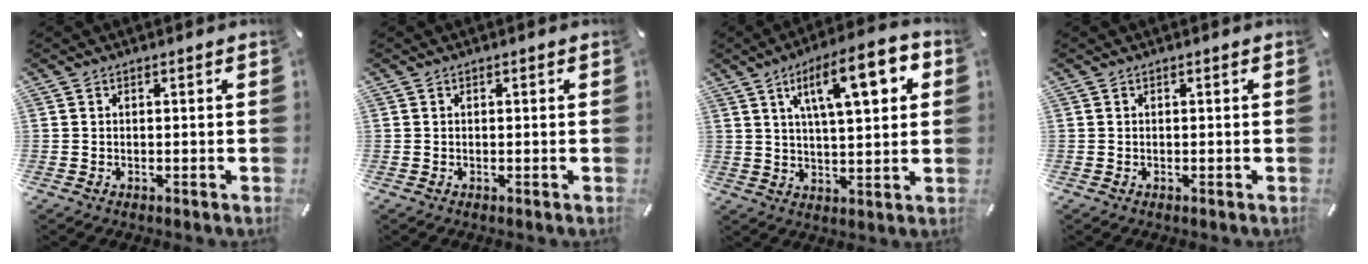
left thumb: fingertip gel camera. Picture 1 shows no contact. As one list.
[{"total": 0.0}, {"total": 15.9, "force": [6.6, 5.1, 13.6], "torque": [-0.209, -0.009, 0.098]}, {"total": 0.0}]